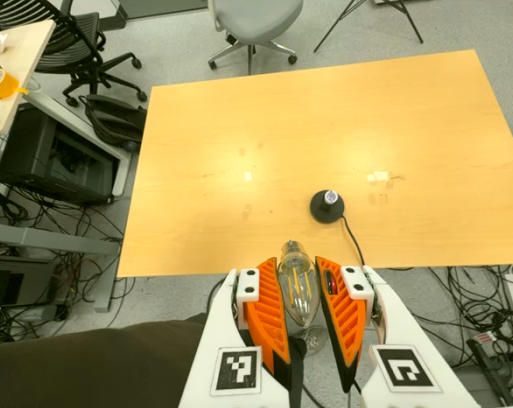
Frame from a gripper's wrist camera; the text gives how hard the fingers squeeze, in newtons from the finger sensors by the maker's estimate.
{"total": 14.2, "left": 16.0, "right": 12.5}